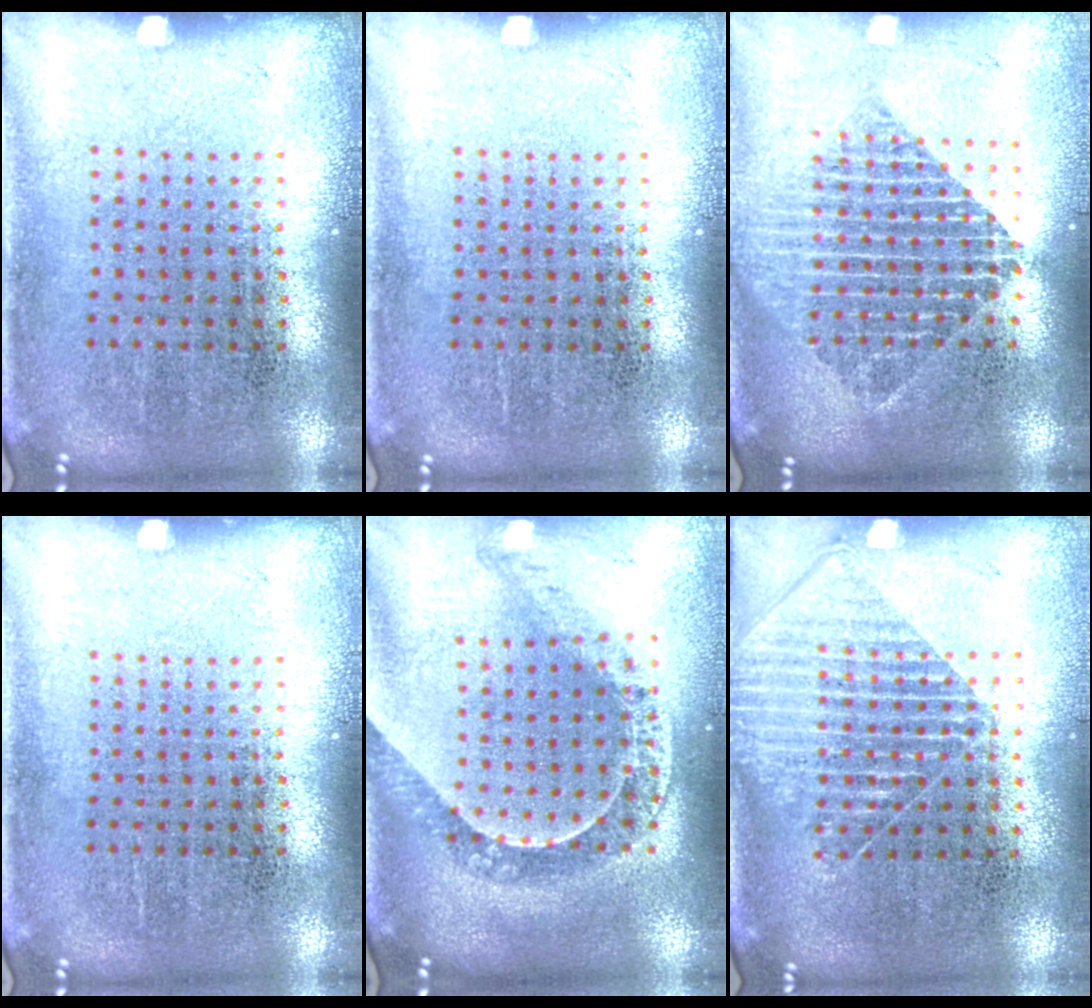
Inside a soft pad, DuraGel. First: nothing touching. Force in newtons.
{"total": 0.0}
{"total": 2.0, "press": 1.6, "slide": 1.2}
{"total": 0.0}
{"total": 1.1, "press": 1.1, "slide": 0.3}
{"total": 1.4, "press": 1.2, "slide": 0.8}